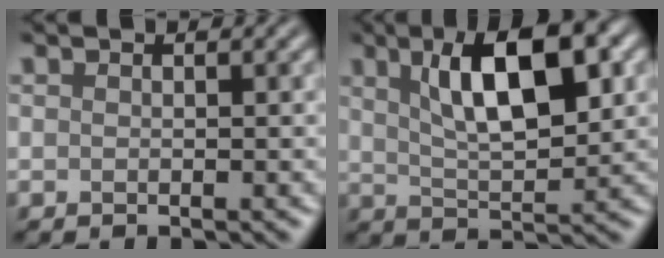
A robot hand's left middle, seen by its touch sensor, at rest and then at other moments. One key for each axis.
{"total": 8.2, "fx": 2.7, "fy": 2.8, "fz": 7.3, "tx": -0.114, "ty": 0.008, "tz": 0.049}